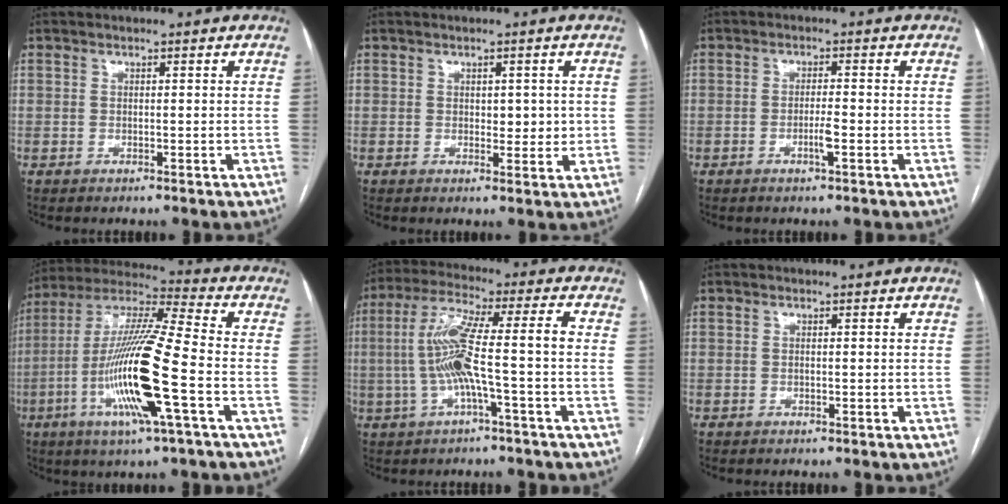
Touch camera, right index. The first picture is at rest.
{"total": 2.9, "force": [0.4, 1.7, 2.3], "torque": [-0.024, 0.001, 0.007]}
{"total": 2.6, "force": [-1.1, 0.0, 2.3], "torque": [-0.045, -0.002, -0.021]}
{"total": 18.0, "force": [-5.2, 0.3, 17.3], "torque": [-0.348, -0.012, -0.103]}
{"total": 10.3, "force": [-1.5, 0.2, 10.1], "torque": [-0.209, 0.026, -0.033]}
{"total": 0.0}